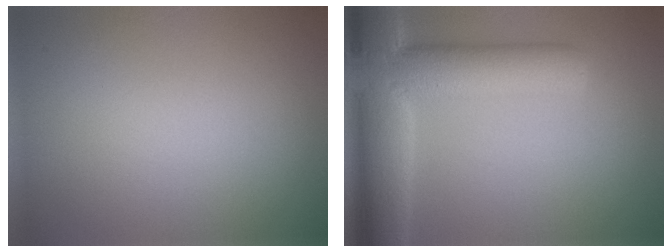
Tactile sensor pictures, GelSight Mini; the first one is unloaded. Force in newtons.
{"total": 9.6, "press": 9.6, "slide": 0.7}